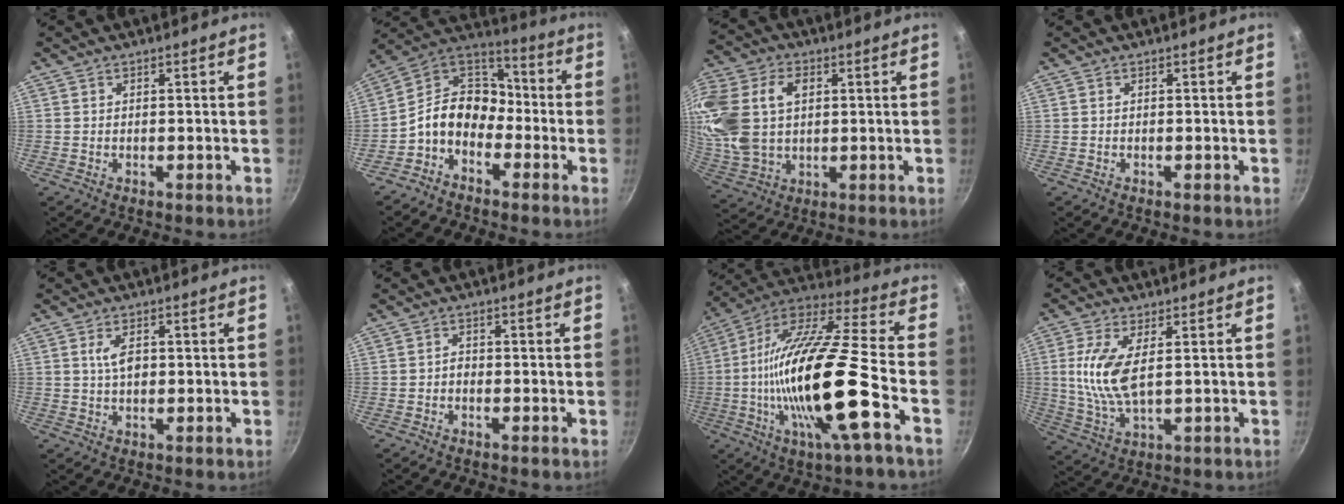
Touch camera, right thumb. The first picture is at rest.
{"total": 11.7, "force": [-4.2, 8.6, 6.7], "torque": [-0.085, 0.065, -0.113]}
{"total": 20.1, "force": [4.4, 14.1, 13.6], "torque": [-0.300, 0.014, 0.090]}
{"total": 0.0}
{"total": 3.9, "force": [0.6, 2.2, 3.2], "torque": [-0.051, 0.004, 0.009]}
{"total": 1.3, "force": [-0.6, 0.7, 0.9], "torque": [-0.020, 0.005, -0.016]}
{"total": 25.4, "force": [-5.9, 5.0, 24.2], "torque": [-0.433, 0.017, -0.122]}
{"total": 9.7, "force": [1.5, 4.1, 8.6], "torque": [-0.185, -0.006, 0.035]}